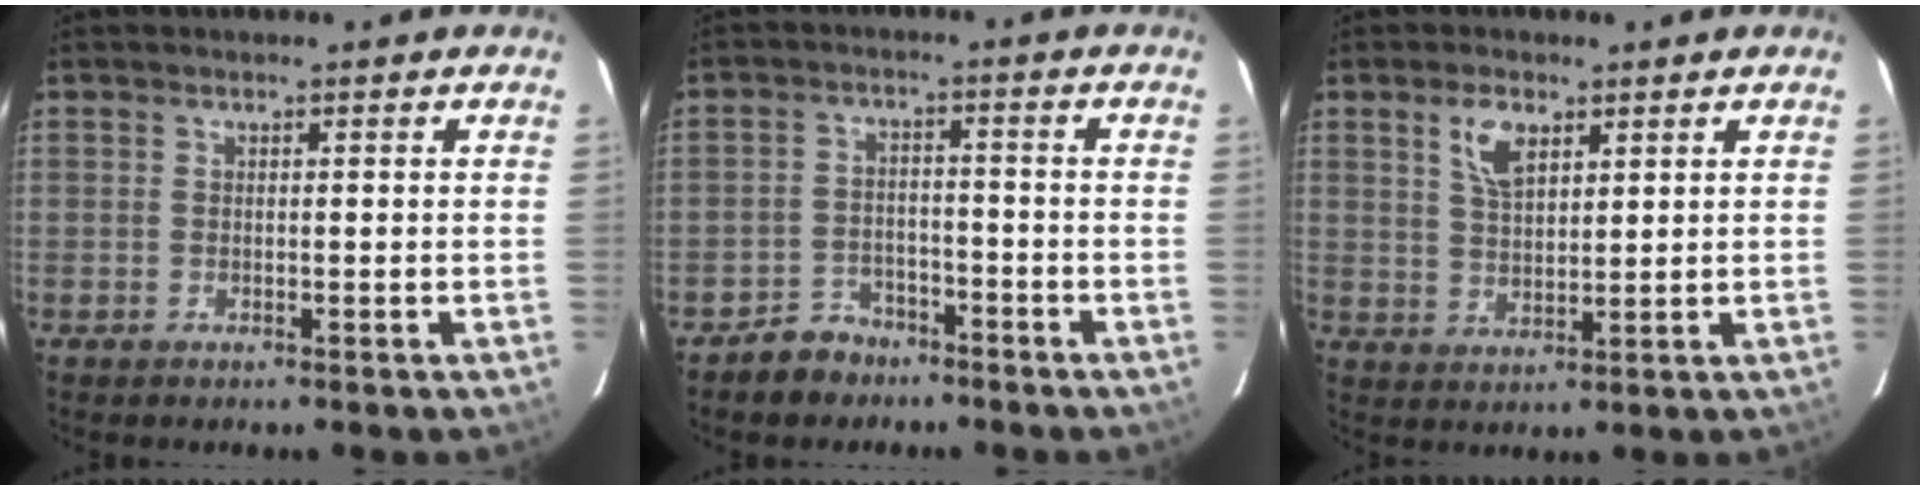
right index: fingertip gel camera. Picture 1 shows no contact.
{"total": 5.6, "force": [-4.2, 3.6, 0.7], "torque": [-0.029, 0.019, -0.065]}
{"total": 5.9, "force": [3.1, 2.9, 4.1], "torque": [-0.075, 0.007, 0.061]}